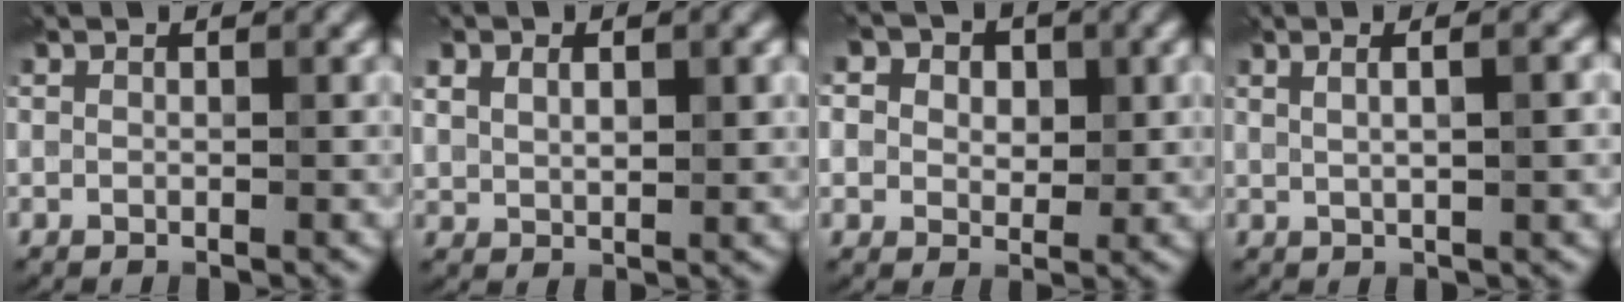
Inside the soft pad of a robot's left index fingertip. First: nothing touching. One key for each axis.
{"total": 3.9, "fx": 1.4, "fy": 2.2, "fz": 2.9, "tx": -0.056, "ty": -0.002, "tz": 0.030}
{"total": 10.2, "fx": 4.8, "fy": 7.3, "fz": 5.2, "tx": -0.079, "ty": 0.032, "tz": 0.042}
{"total": 4.9, "fx": 1.6, "fy": 2.1, "fz": 4.1, "tx": -0.029, "ty": 0.022, "tz": -0.003}